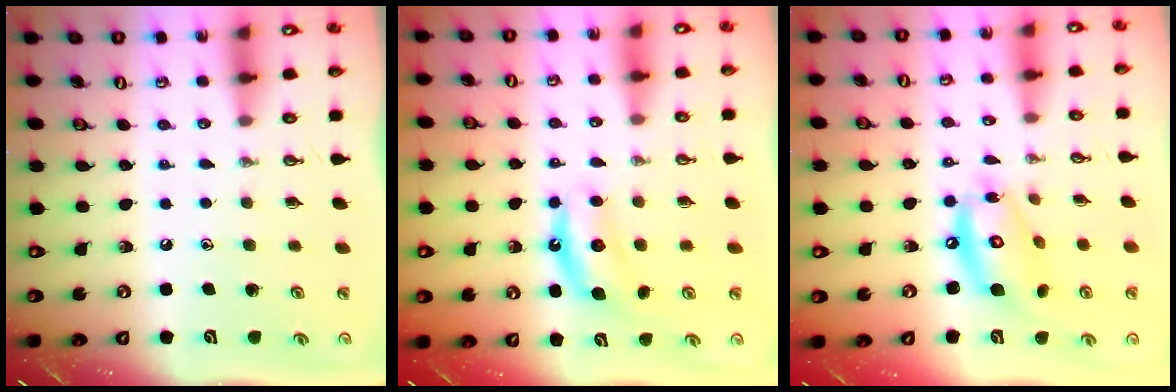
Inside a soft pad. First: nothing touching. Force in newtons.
{"total": 5.9, "press": 5.8, "slide": 0.7}
{"total": 13.6, "press": 13.6, "slide": 1.2}